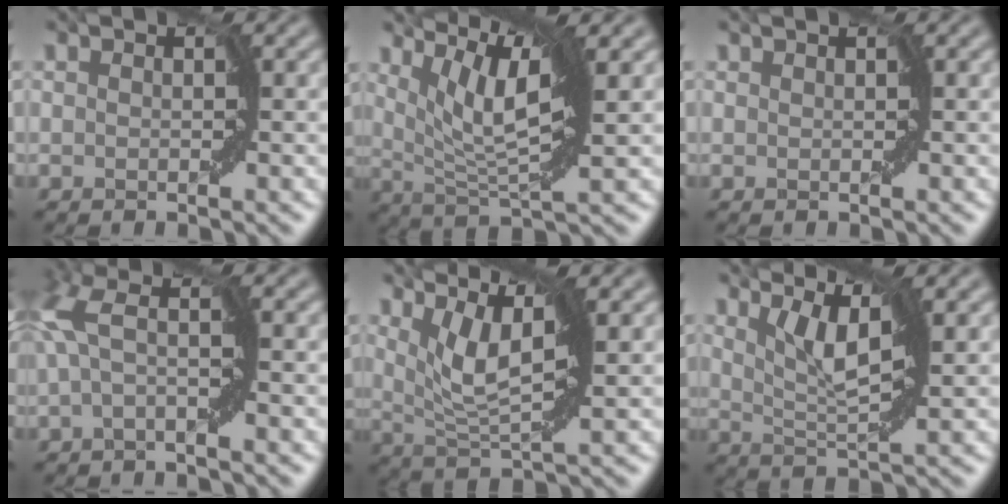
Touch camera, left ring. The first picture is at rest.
{"total": 6.1, "force": [3.0, 0.9, 5.2], "torque": [-0.096, -0.004, 0.053]}
{"total": 0.0}
{"total": 4.4, "force": [0.4, 1.1, 4.3], "torque": [-0.106, 0.022, -0.006]}
{"total": 4.4, "force": [2.2, 0.8, 3.7], "torque": [-0.075, -0.003, 0.045]}
{"total": 3.5, "force": [2.0, 0.3, 2.9], "torque": [-0.058, -0.004, 0.039]}